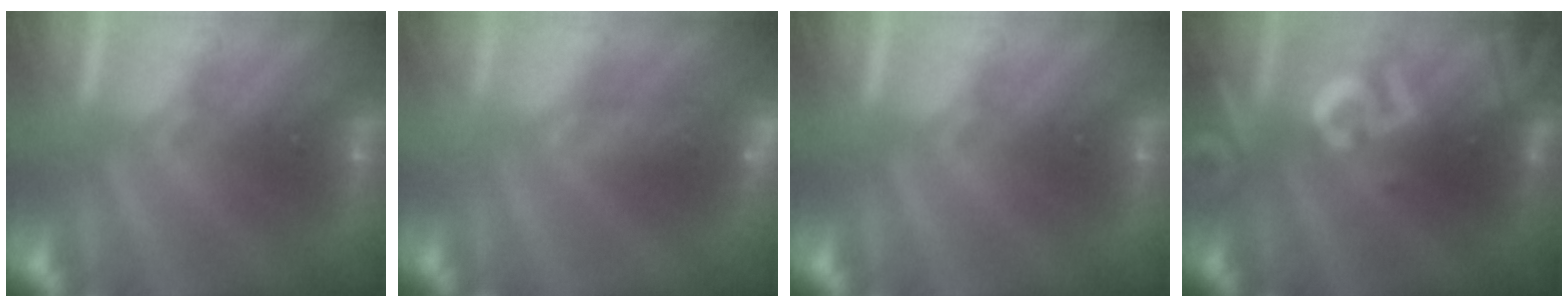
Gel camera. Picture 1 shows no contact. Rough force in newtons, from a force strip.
{"total": 5.5}
{"total": 0.0}
{"total": 2.9}